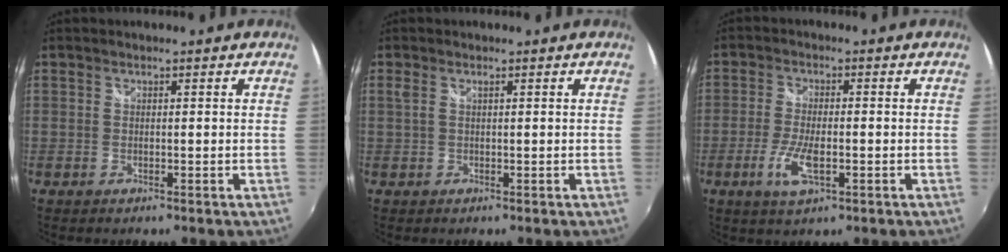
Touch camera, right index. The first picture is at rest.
{"total": 1.0, "force": [0.4, 0.2, 0.9], "torque": [-0.022, 0.002, 0.006]}
{"total": 6.5, "force": [-2.4, 2.1, 5.6], "torque": [-0.125, -0.011, -0.046]}